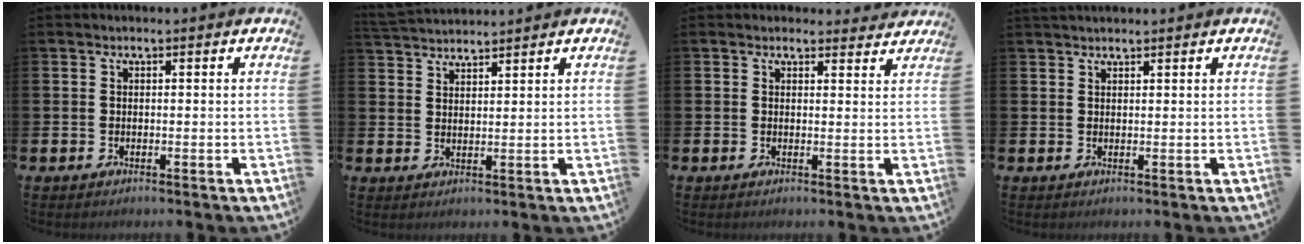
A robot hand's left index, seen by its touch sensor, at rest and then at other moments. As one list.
[{"total": 3.3, "force": [3.2, 0.3, 0.1], "torque": [-0.010, -0.015, 0.060]}, {"total": 2.0, "force": [1.8, 0.7, 0.0], "torque": [0.007, -0.007, 0.031]}, {"total": 1.4, "force": [1.3, 0.2, 0.2], "torque": [0.003, -0.003, 0.023]}]